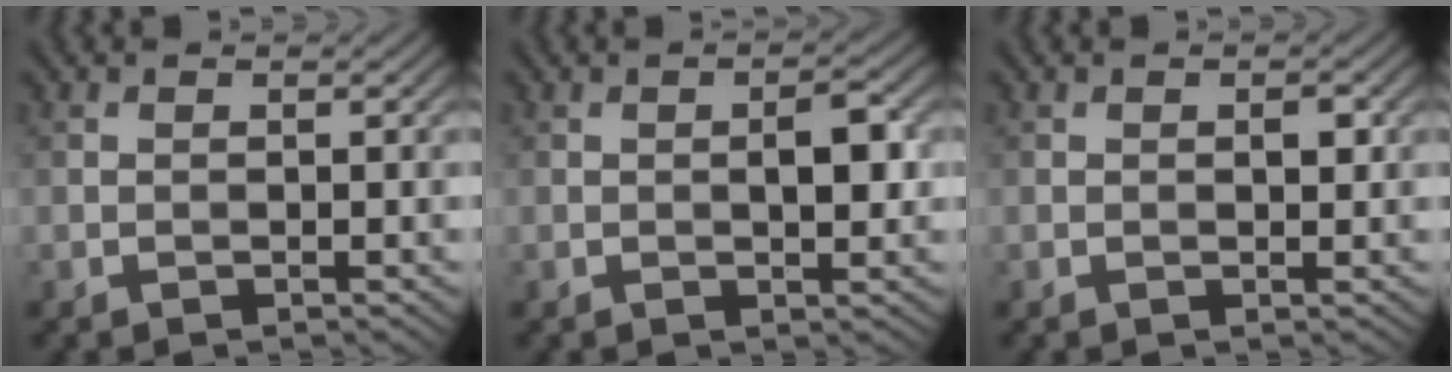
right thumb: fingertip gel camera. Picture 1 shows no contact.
{"total": 3.2, "force": [0.2, 1.2, 3.0], "torque": [-0.045, 0.003, 0.000]}
{"total": 1.1, "force": [0.2, 0.6, 0.9], "torque": [-0.009, -0.002, 0.002]}